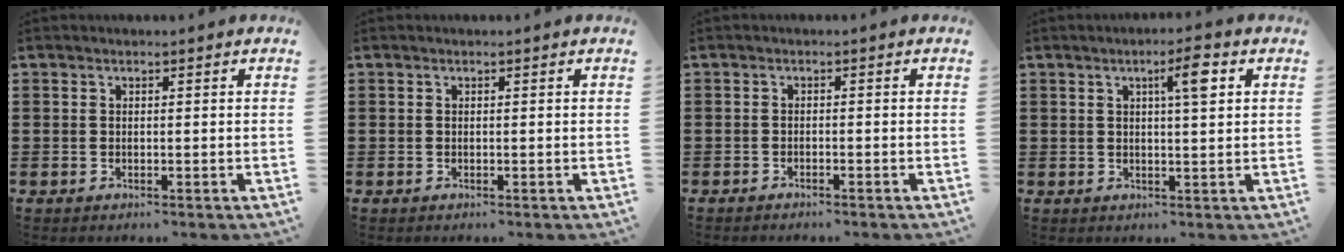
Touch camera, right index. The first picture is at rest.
{"total": 0.0}
{"total": 0.9, "force": [-0.9, 0.0, 0.0], "torque": [-0.003, 0.000, -0.017]}
{"total": 4.7, "force": [1.8, 0.6, 4.3], "torque": [-0.065, -0.002, 0.020]}